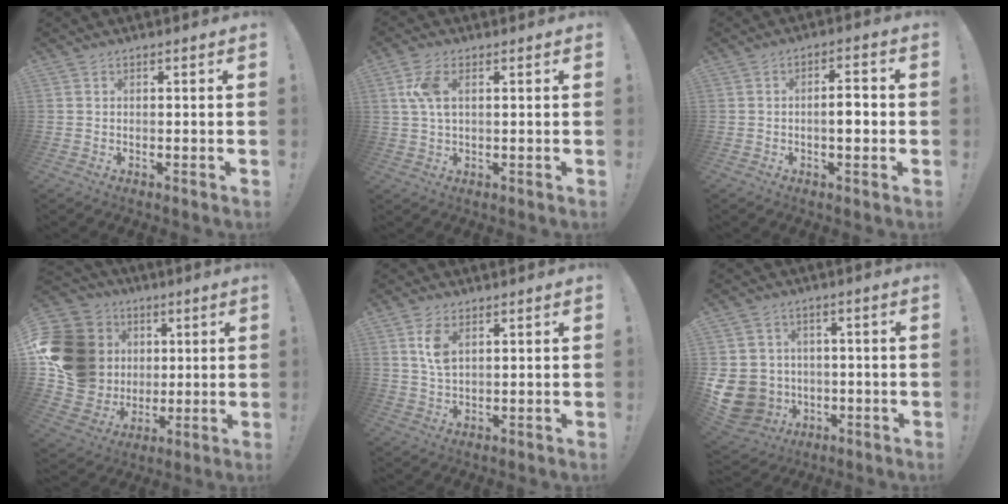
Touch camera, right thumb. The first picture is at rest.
{"total": 6.8, "force": [1.8, 3.4, 5.6], "torque": [-0.123, 0.004, 0.031]}
{"total": 5.3, "force": [-0.9, 1.8, 4.9], "torque": [-0.070, 0.004, -0.022]}
{"total": 20.7, "force": [3.6, 17.7, 10.0], "torque": [-0.198, -0.012, 0.108]}
{"total": 5.7, "force": [2.4, 2.9, 4.3], "torque": [-0.072, -0.007, 0.043]}
{"total": 12.0, "force": [-2.1, 10.9, 4.6], "torque": [-0.110, 0.008, -0.031]}